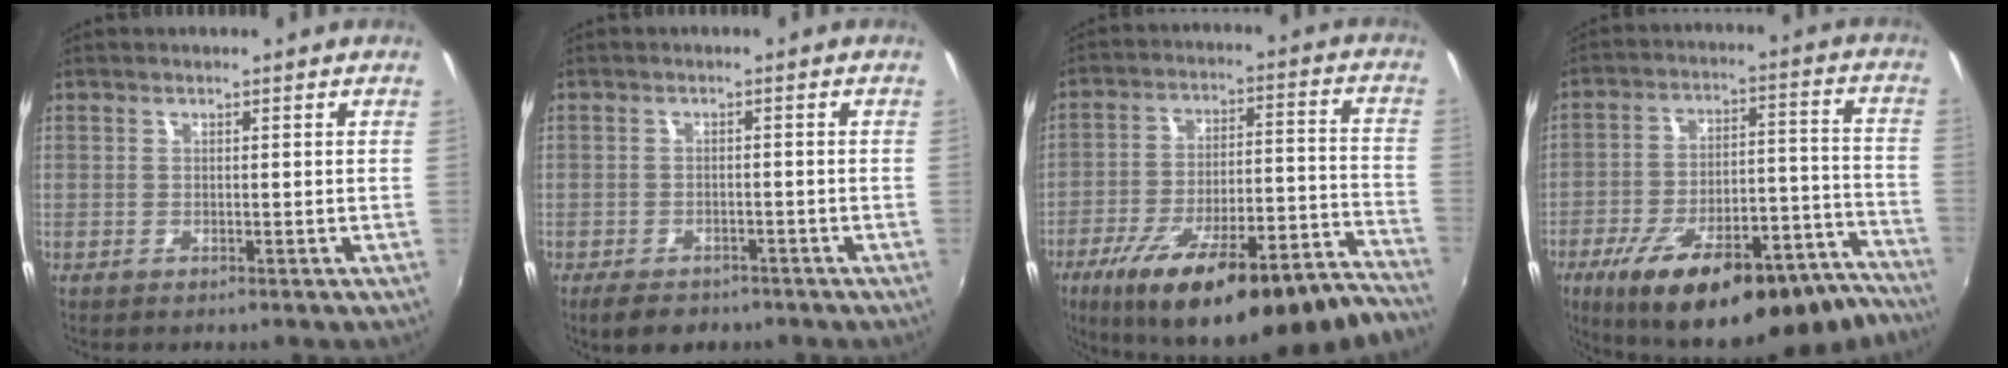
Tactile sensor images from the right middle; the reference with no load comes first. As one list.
[{"total": 5.7, "force": [-4.3, 2.8, 2.5], "torque": [-0.061, -0.013, -0.066]}, {"total": 28.6, "force": [-22.6, 5.9, 16.4], "torque": [-0.247, -0.031, -0.317]}, {"total": 28.8, "force": [-22.0, 9.2, 16.2], "torque": [-0.248, 0.000, -0.298]}]